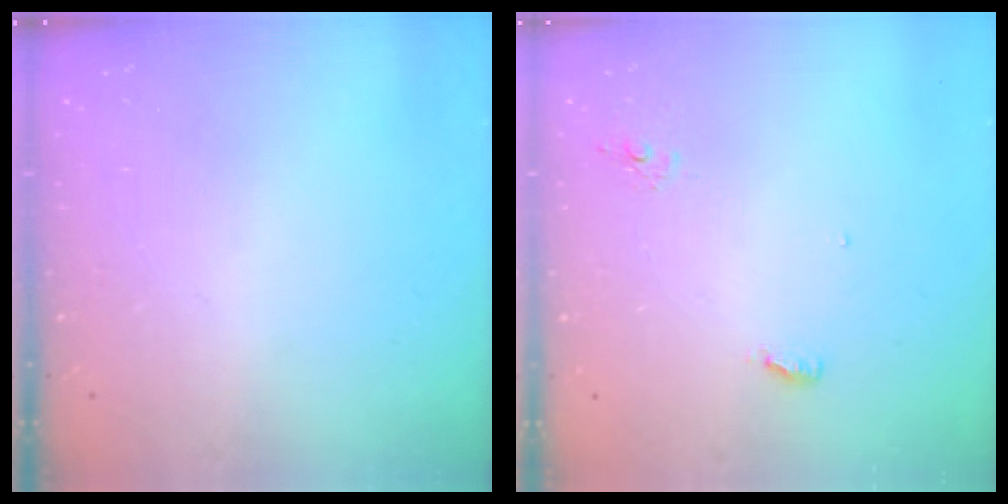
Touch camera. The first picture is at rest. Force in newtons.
{"total": 4.8, "press": 4.8, "slide": 0.3}